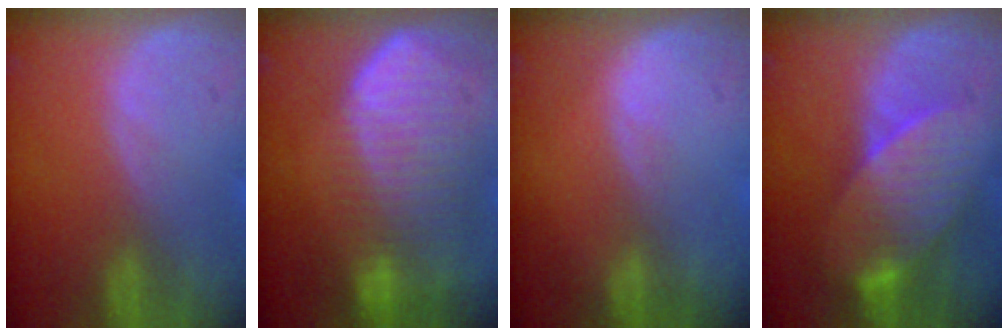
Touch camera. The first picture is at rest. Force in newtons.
{"total": 10.5, "press": 9.2, "slide": 5.1}
{"total": 0.8, "press": 0.5, "slide": 0.7}
{"total": 8.2, "press": 7.9, "slide": 2.2}